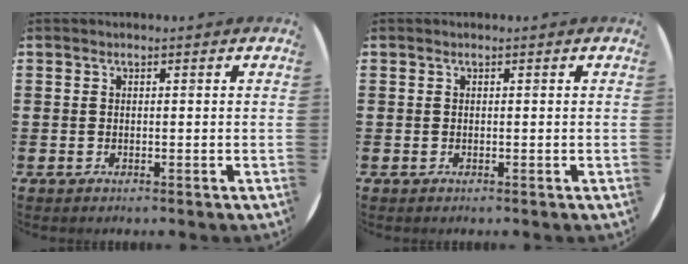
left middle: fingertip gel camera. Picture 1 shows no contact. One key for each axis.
{"total": 0.0}